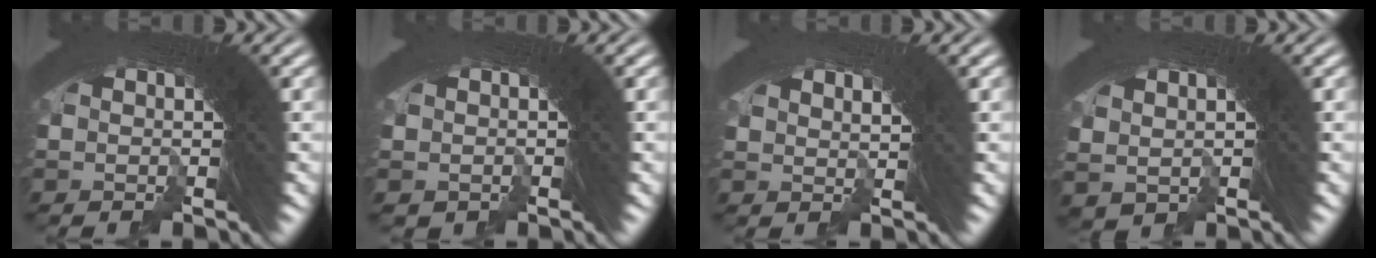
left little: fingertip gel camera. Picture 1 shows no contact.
{"total": 0.9, "force": [-0.4, 0.5, -0.6], "torque": [0.002, -0.005, -0.002]}
{"total": 1.2, "force": [-0.1, 1.1, 0.5], "torque": [-0.033, -0.011, 0.002]}
{"total": 3.0, "force": [-0.1, 2.7, 1.1], "torque": [-0.048, -0.008, 0.005]}